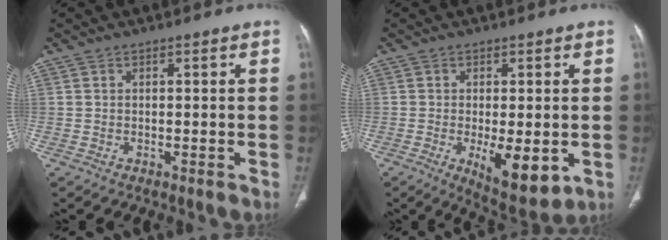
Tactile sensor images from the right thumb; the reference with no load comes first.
{"total": 10.0, "force": [-2.4, 4.0, 8.9], "torque": [-0.124, -0.022, -0.026]}